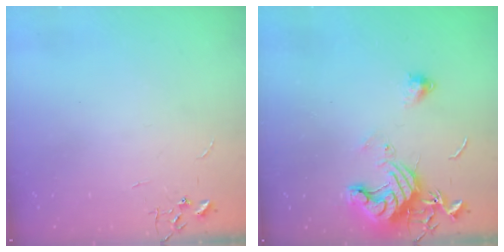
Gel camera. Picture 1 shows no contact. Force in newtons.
{"total": 13.3, "press": 13.2, "slide": 1.7}